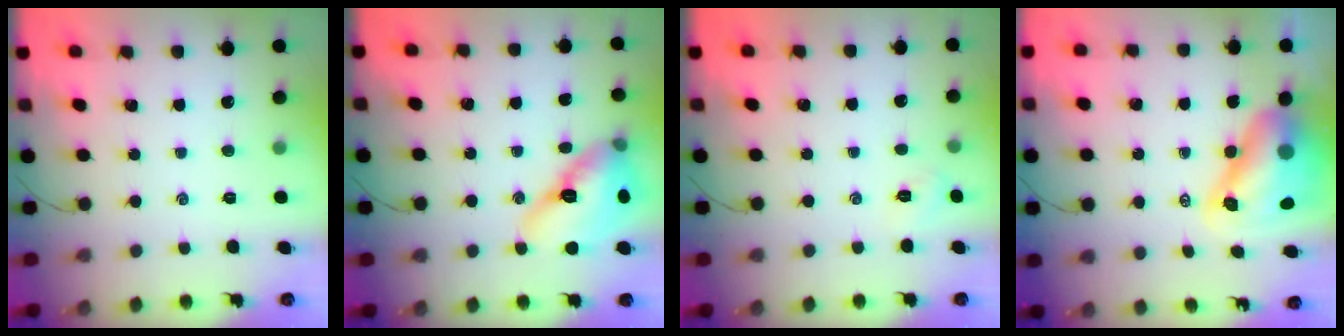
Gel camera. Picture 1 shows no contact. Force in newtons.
{"total": 15.5, "press": 15.0, "slide": 4.1}
{"total": 2.6, "press": 2.4, "slide": 0.8}
{"total": 12.0, "press": 11.5, "slide": 3.6}